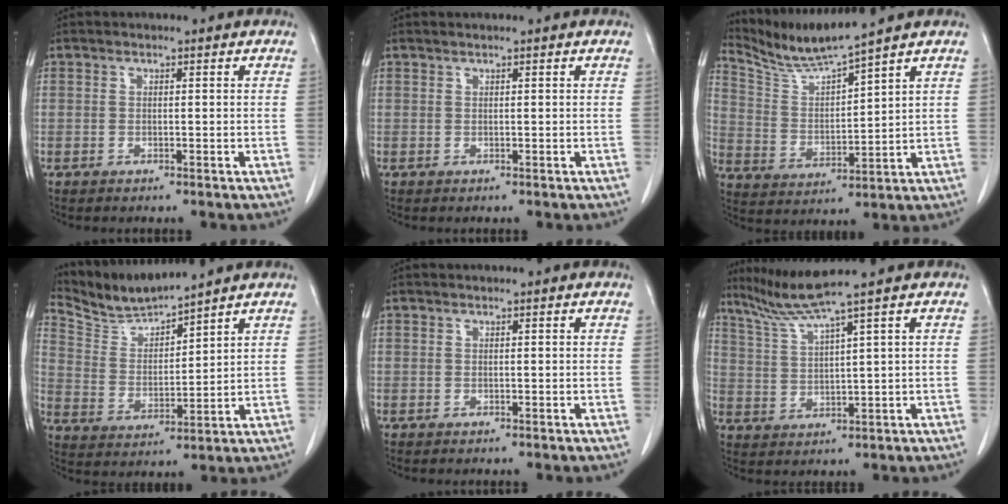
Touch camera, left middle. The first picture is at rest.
{"total": 0.0}
{"total": 7.9, "force": [7.4, -1.8, 2.1], "torque": [-0.054, -0.013, 0.155]}
{"total": 6.0, "force": [5.9, -0.8, -0.4], "torque": [-0.007, -0.003, 0.132]}
{"total": 0.0}
{"total": 6.0, "force": [4.8, -2.5, 2.5], "torque": [-0.059, -0.010, 0.103]}